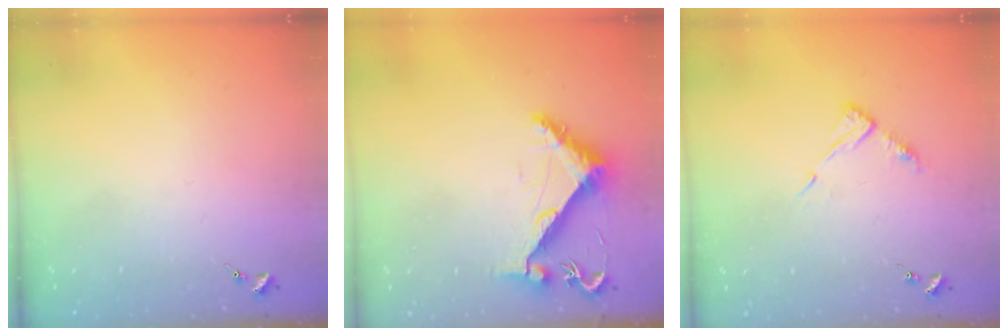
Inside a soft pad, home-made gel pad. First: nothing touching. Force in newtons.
{"total": 7.9, "press": 7.9, "slide": 0.4}
{"total": 7.4, "press": 7.4, "slide": 0.6}